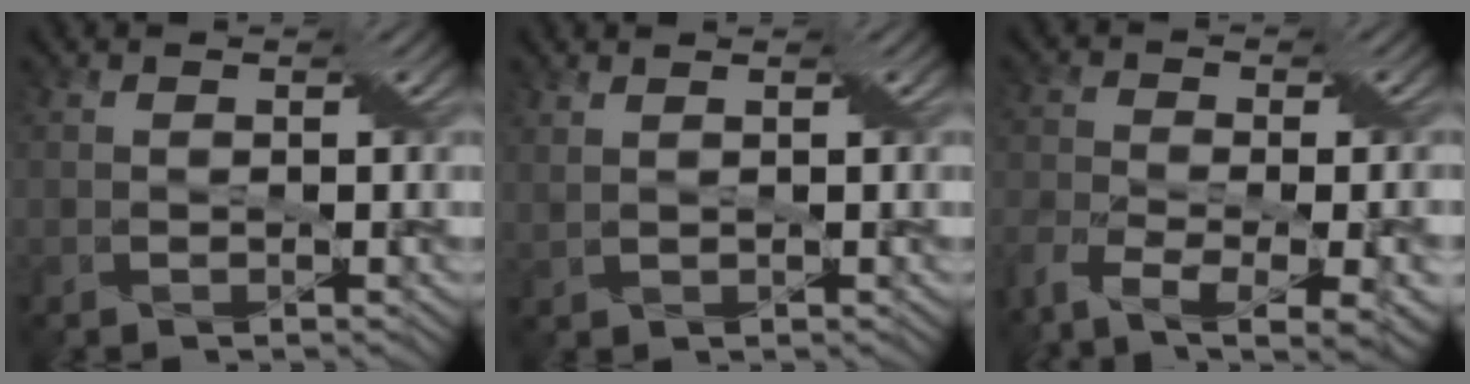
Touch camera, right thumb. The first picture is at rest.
{"total": 1.6, "force": [1.4, 0.0, 0.6], "torque": [-0.022, 0.003, 0.023]}
{"total": 10.5, "force": [-6.6, 3.8, 7.2], "torque": [-0.153, -0.020, -0.108]}